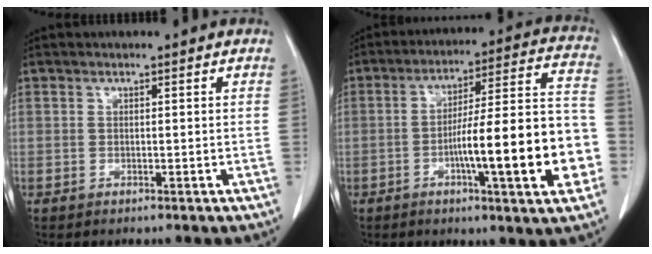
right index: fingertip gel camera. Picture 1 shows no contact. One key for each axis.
{"total": 18.5, "fx": -4.8, "fy": 1.7, "fz": 17.8, "tx": -0.227, "ty": 0.022, "tz": -0.065}